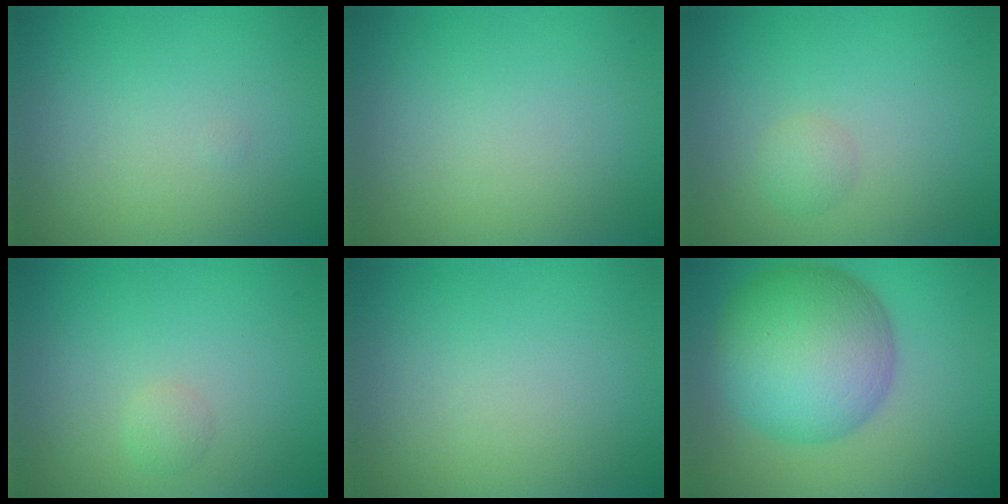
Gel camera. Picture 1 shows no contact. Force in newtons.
{"total": 0.0}
{"total": 1.3, "press": 1.3, "slide": 0.0}
{"total": 0.9, "press": 0.9, "slide": 0.1}
{"total": 0.0}
{"total": 11.1, "press": 11.1, "slide": 0.2}